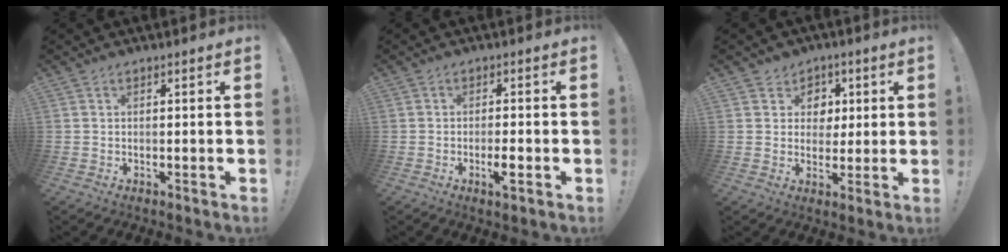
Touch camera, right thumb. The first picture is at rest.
{"total": 3.9, "force": [-1.7, 0.4, 3.5], "torque": [-0.060, 0.002, -0.027]}
{"total": 6.9, "force": [1.5, 6.6, 1.0], "torque": [-0.002, -0.016, 0.030]}